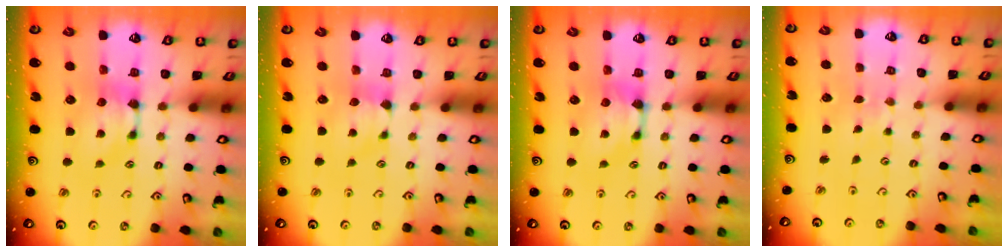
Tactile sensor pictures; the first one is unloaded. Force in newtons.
{"total": 0.9, "press": 0.8, "slide": 0.5}
{"total": 0.6, "press": 0.4, "slide": 0.5}
{"total": 3.7, "press": 3.7, "slide": 0.0}